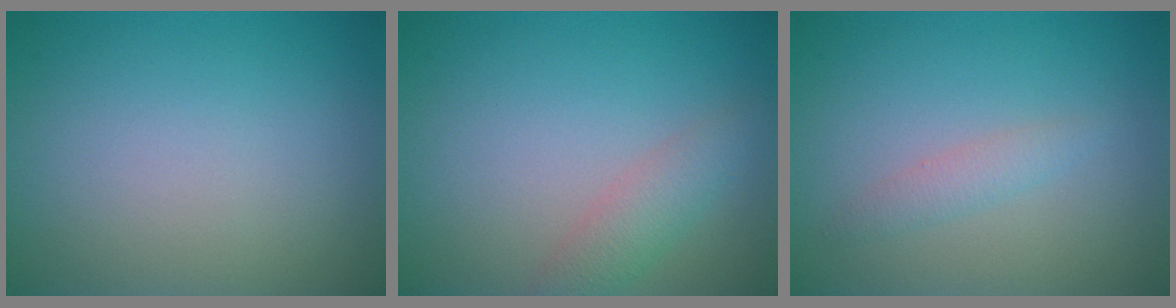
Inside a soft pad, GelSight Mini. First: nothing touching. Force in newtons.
{"total": 2.3, "press": 2.3, "slide": 0.0}
{"total": 1.3, "press": 1.3, "slide": 0.0}